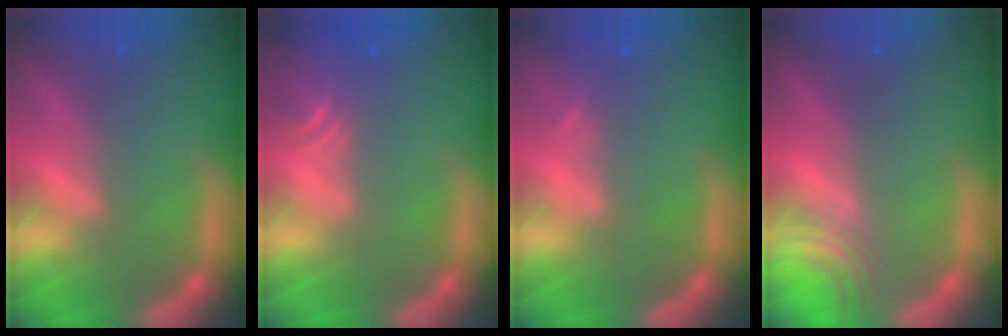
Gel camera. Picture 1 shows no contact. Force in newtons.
{"total": 3.0}
{"total": 0.9}
{"total": 3.0}